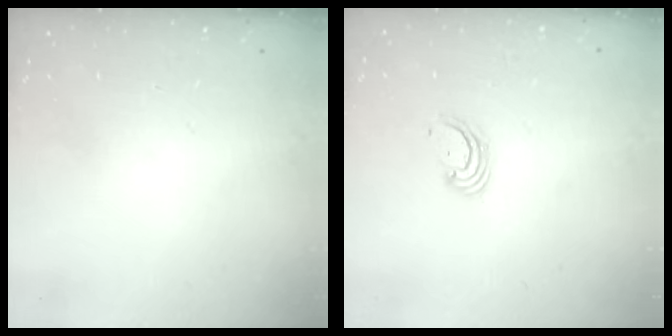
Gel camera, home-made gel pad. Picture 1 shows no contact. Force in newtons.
{"total": 2.3, "press": 2.3, "slide": 0.1}